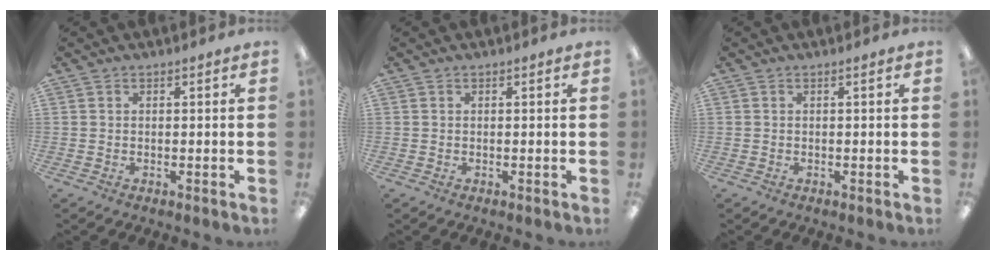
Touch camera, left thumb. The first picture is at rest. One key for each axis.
{"total": 0.0}
{"total": 0.0}